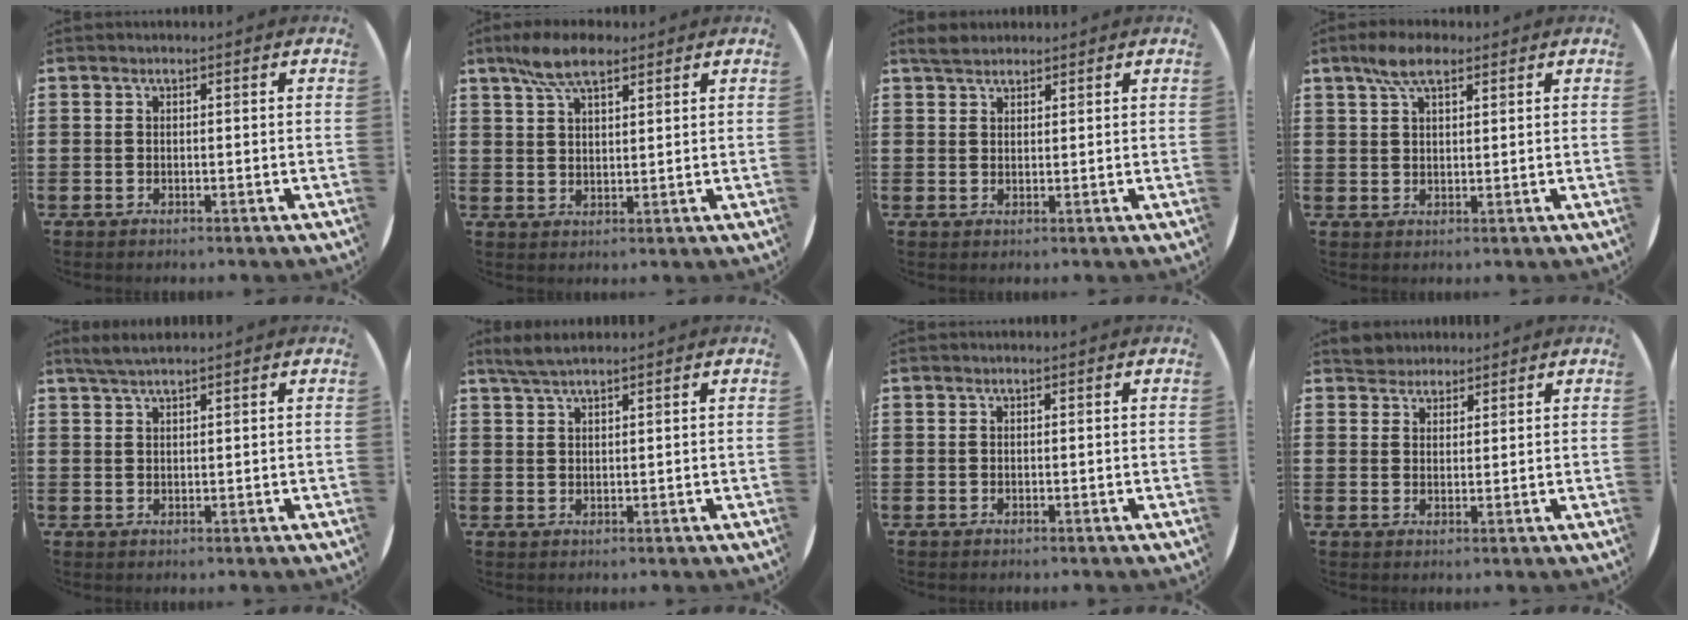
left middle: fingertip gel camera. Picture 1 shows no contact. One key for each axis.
{"total": 6.7, "fx": 4.9, "fy": 2.3, "fz": 3.9, "tx": -0.089, "ty": -0.001, "tz": 0.091}
{"total": 2.3, "fx": 2.1, "fy": 0.8, "fz": 0.2, "tx": 0.000, "ty": 0.002, "tz": 0.041}
{"total": 5.1, "fx": 3.3, "fy": 2.0, "fz": 3.3, "tx": -0.064, "ty": 0.004, "tz": 0.058}
{"total": 2.1, "fx": 1.8, "fy": 0.0, "fz": 1.1, "tx": -0.024, "ty": 0.002, "tz": 0.033}
{"total": 2.5, "fx": 2.1, "fy": 0.2, "fz": 1.3, "tx": -0.029, "ty": 0.003, "tz": 0.038}
{"total": 0.0}
{"total": 2.9, "fx": 2.8, "fy": 1.0, "fz": -0.2, "tx": 0.004, "ty": -0.002, "tz": 0.053}